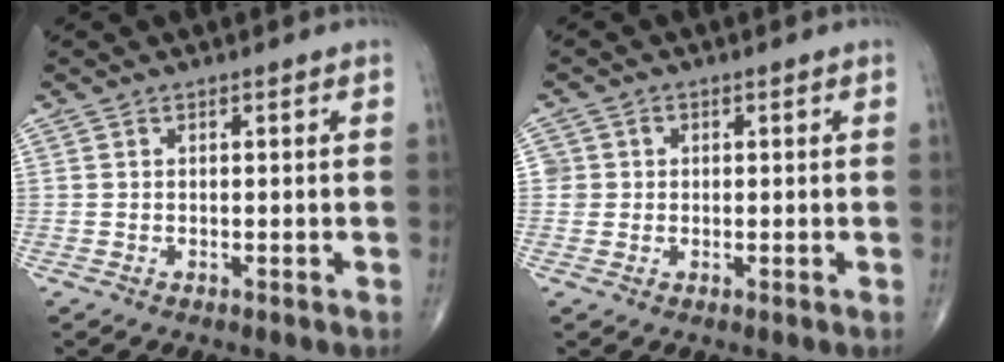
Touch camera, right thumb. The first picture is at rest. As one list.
[{"total": 2.6, "force": [0.2, 2.6, 0.2], "torque": [0.017, 0.005, 0.003]}]